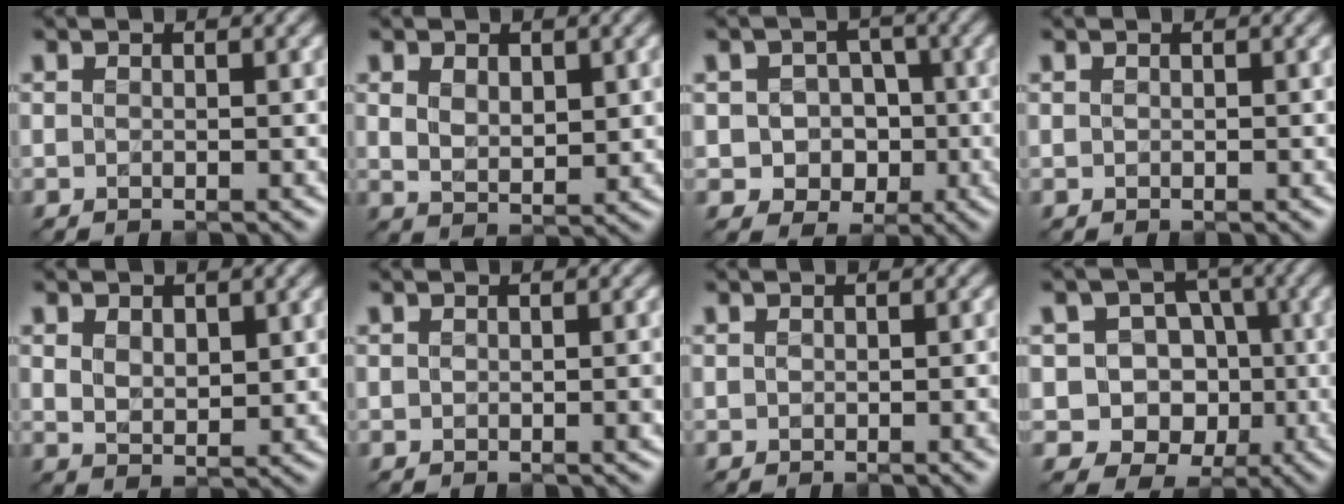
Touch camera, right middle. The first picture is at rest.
{"total": 3.0, "force": [1.0, 1.8, 2.2], "torque": [-0.045, -0.007, 0.024]}
{"total": 4.1, "force": [-0.6, 3.6, 1.8], "torque": [-0.006, 0.001, -0.021]}
{"total": 0.0}
{"total": 2.8, "force": [1.0, 1.7, 1.9], "torque": [-0.037, -0.006, 0.022]}
{"total": 1.2, "force": [-0.1, 0.6, 1.1], "torque": [-0.014, -0.002, 0.001]}
{"total": 2.1, "force": [-0.3, 1.0, 1.7], "torque": [-0.024, -0.007, -0.002]}
{"total": 7.4, "force": [-0.8, 6.8, 2.8], "torque": [-0.028, 0.024, -0.040]}